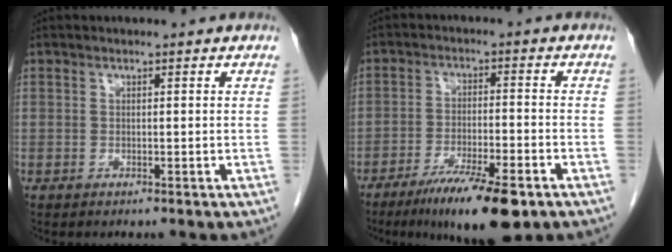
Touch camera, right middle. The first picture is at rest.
{"total": 11.6, "force": [-7.5, 1.6, 8.8], "torque": [-0.144, -0.026, -0.118]}